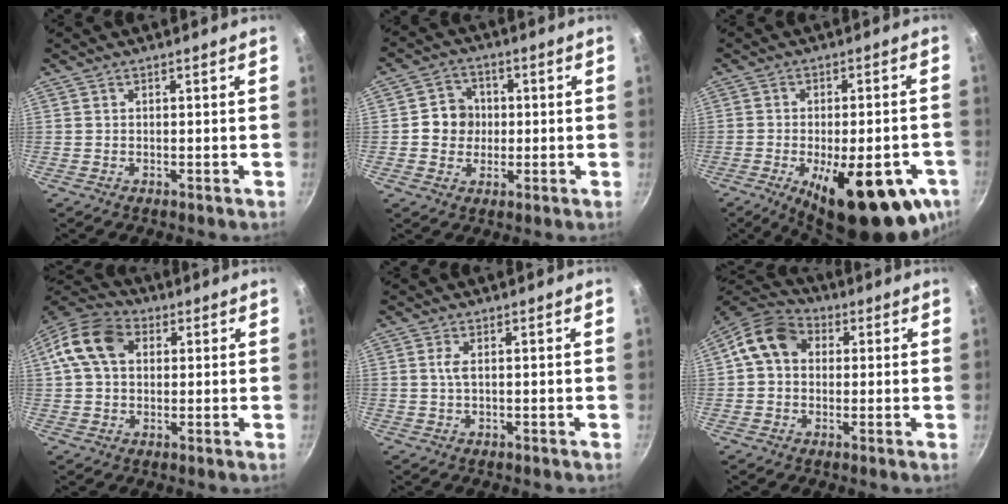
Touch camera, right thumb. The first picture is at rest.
{"total": 6.6, "force": [0.1, 6.1, 2.5], "torque": [-0.005, 0.007, -0.009]}
{"total": 22.2, "force": [-8.7, 8.2, 18.7], "torque": [-0.225, 0.005, -0.111]}
{"total": 11.6, "force": [2.8, 8.4, 7.5], "torque": [-0.119, 0.021, 0.032]}
{"total": 1.6, "force": [0.3, 0.4, 1.6], "torque": [-0.036, 0.001, 0.007]}
{"total": 9.7, "force": [1.7, 7.7, 5.7], "torque": [-0.075, 0.022, 0.010]}